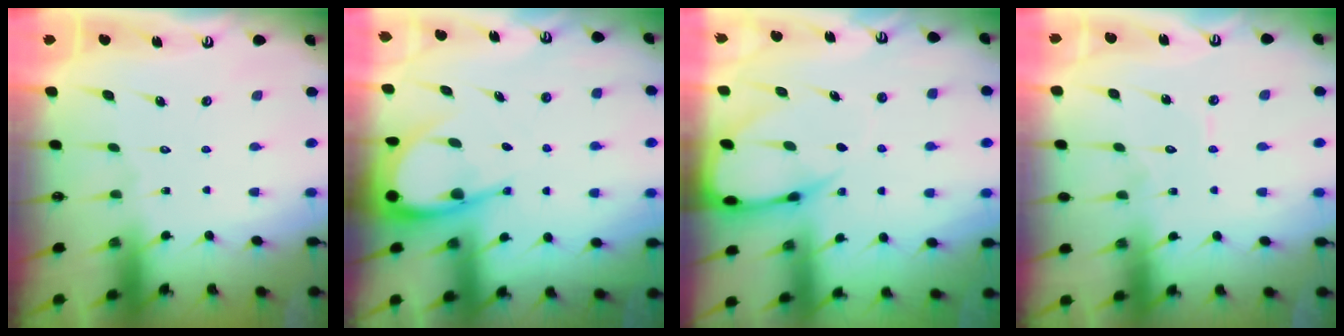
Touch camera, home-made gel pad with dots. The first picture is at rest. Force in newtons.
{"total": 8.3, "press": 8.3, "slide": 1.0}
{"total": 8.2, "press": 8.2, "slide": 0.9}
{"total": 4.3, "press": 4.3, "slide": 0.4}